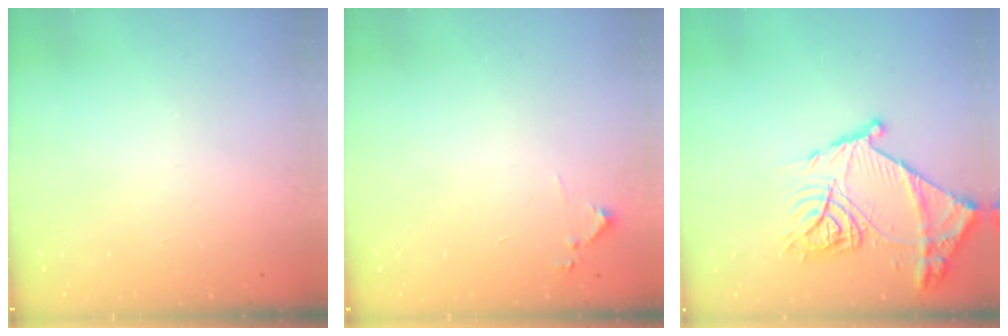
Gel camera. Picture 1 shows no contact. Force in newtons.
{"total": 5.7, "press": 5.7, "slide": 0.6}
{"total": 20.4, "press": 20.3, "slide": 2.0}